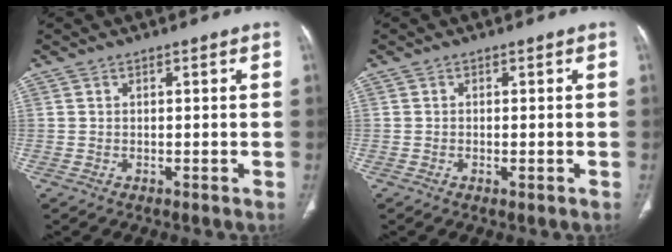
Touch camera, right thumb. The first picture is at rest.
{"total": 1.0, "force": [-0.4, 0.3, 0.9], "torque": [-0.016, -0.002, -0.004]}